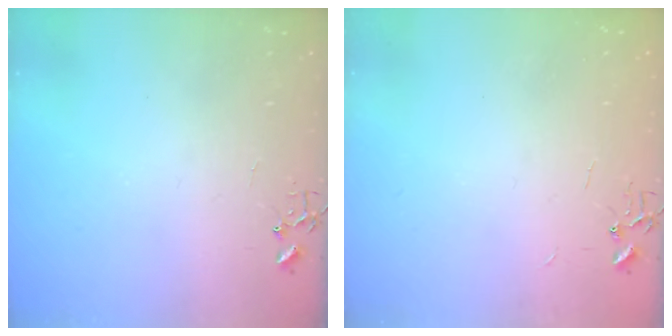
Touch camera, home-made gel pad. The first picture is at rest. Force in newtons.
{"total": 1.9, "press": 1.9, "slide": 0.3}